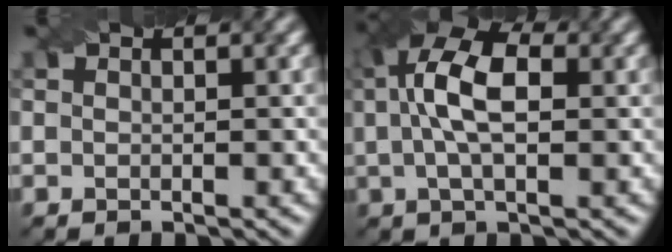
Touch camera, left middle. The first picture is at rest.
{"total": 7.3, "force": [1.4, 3.5, 6.2], "torque": [-0.126, 0.021, 0.015]}